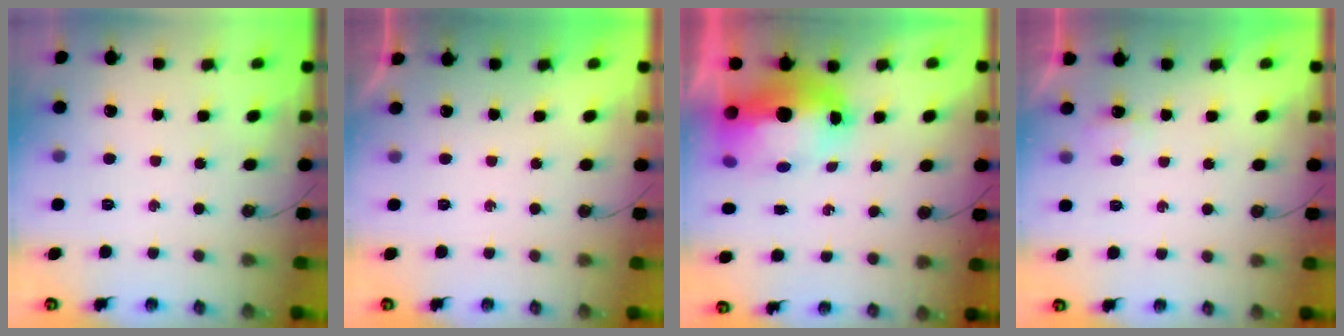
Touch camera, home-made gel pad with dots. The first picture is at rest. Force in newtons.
{"total": 0.0}
{"total": 12.2, "press": 12.1, "slide": 1.6}
{"total": 2.6, "press": 2.6, "slide": 0.4}